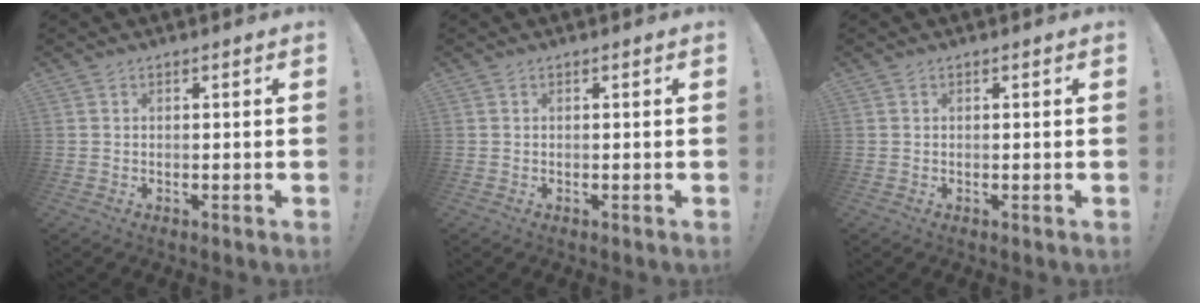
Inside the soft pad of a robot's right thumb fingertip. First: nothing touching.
{"total": 0.0}
{"total": 0.0}